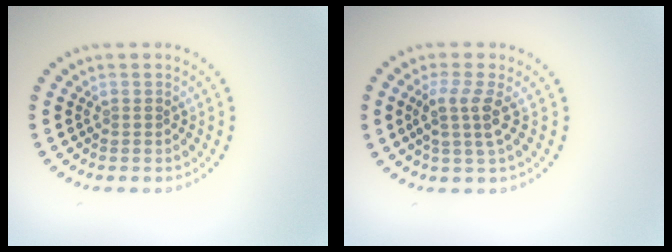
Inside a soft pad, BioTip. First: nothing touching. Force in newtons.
{"total": 2.7, "press": 2.1, "slide": 1.6}